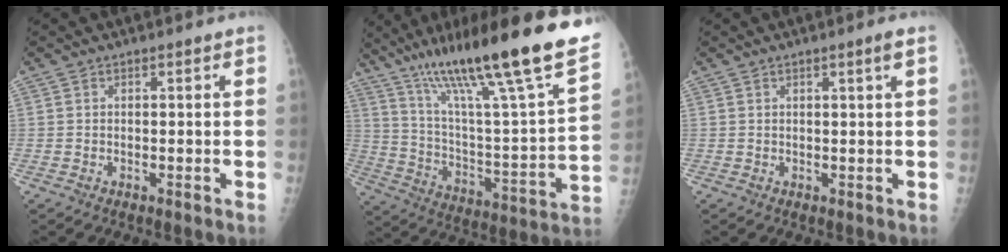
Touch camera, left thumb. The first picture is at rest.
{"total": 30.1, "force": [20.8, 3.3, 21.6], "torque": [-0.333, -0.064, 0.335]}
{"total": 1.6, "force": [0.8, -0.3, 1.4], "torque": [-0.024, -0.005, 0.015]}